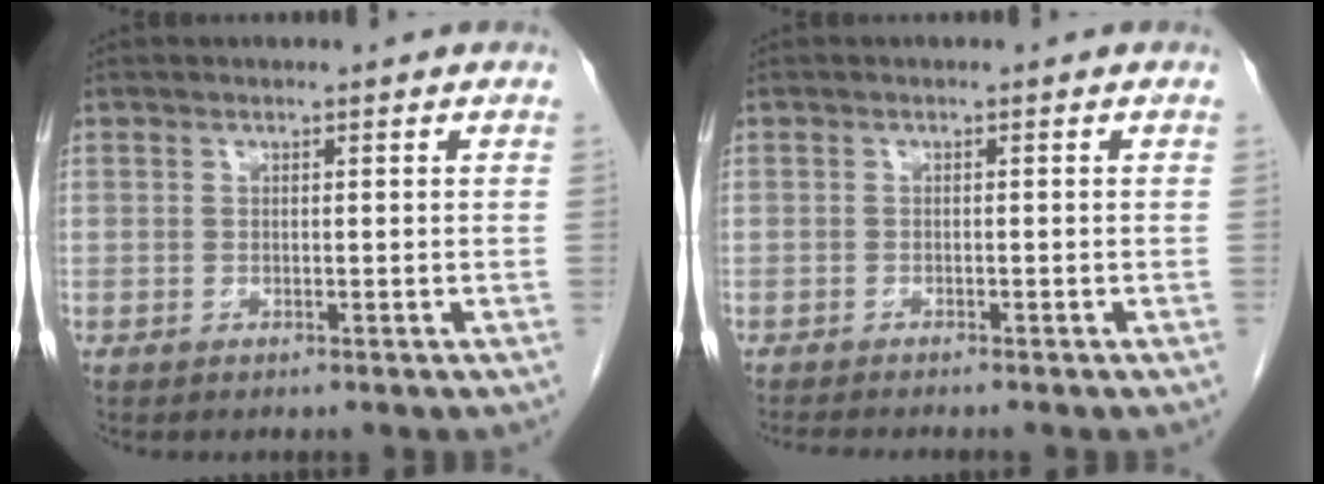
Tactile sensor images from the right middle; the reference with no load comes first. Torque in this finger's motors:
{"motor_torque": [0.18, -0.14, -0.01, 0.01]}